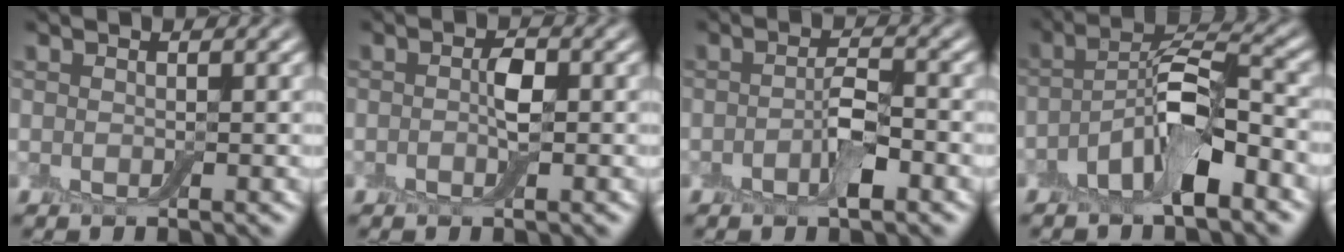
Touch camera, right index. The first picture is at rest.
{"total": 1.8, "force": [-0.2, 0.6, 1.7], "torque": [-0.030, 0.003, -0.005]}
{"total": 2.9, "force": [-1.1, 1.0, 2.5], "torque": [-0.045, 0.002, -0.023]}
{"total": 7.4, "force": [-3.4, 2.4, 6.1], "torque": [-0.106, 0.008, -0.073]}